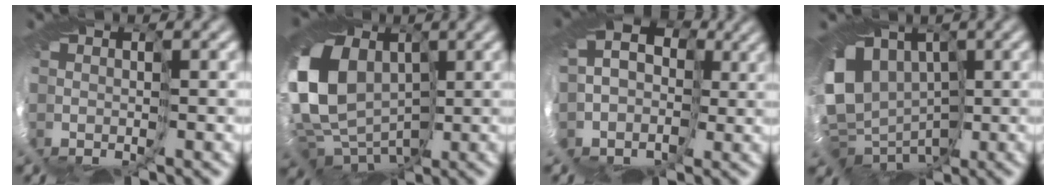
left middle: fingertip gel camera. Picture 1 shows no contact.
{"total": 12.4, "force": [0.9, 9.9, 7.4], "torque": [-0.182, -0.005, 0.021]}
{"total": 11.0, "force": [1.6, 9.9, 4.4], "torque": [-0.103, 0.026, -0.009]}
{"total": 9.3, "force": [1.3, 7.7, 5.0], "torque": [-0.098, -0.006, 0.038]}